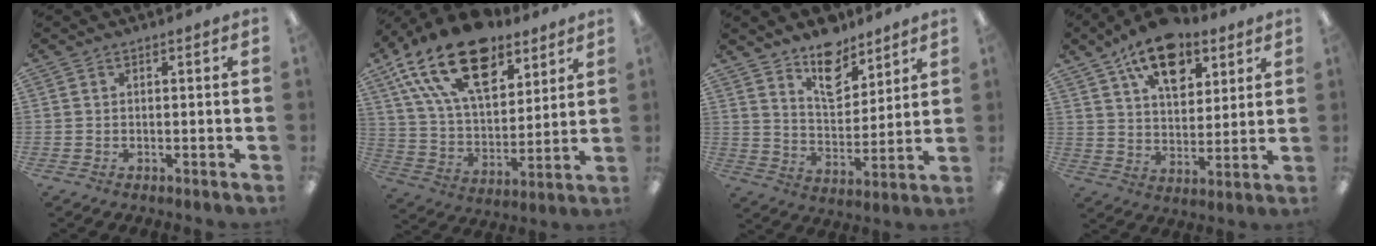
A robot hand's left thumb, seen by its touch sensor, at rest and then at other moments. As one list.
[{"total": 23.4, "force": [14.5, 11.8, 14.1], "torque": [-0.260, -0.067, 0.259]}, {"total": 11.5, "force": [9.1, 5.6, 4.4], "torque": [-0.052, -0.060, 0.165]}, {"total": 15.2, "force": [9.9, 8.3, 8.1], "torque": [-0.120, -0.046, 0.176]}]